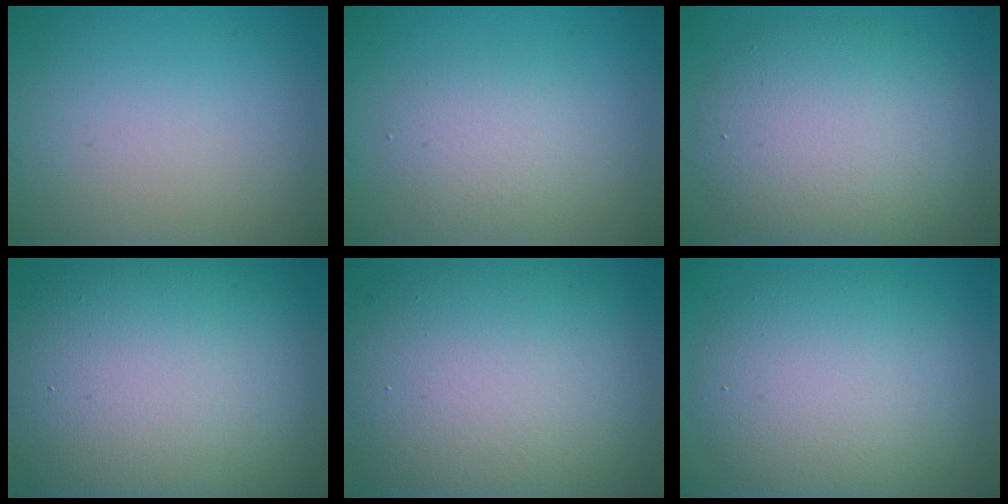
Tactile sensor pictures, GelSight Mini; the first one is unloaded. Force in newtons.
{"total": 2.7, "press": 2.7, "slide": 0.1}
{"total": 7.5, "press": 7.5, "slide": 0.4}
{"total": 15.8, "press": 15.8, "slide": 0.6}
{"total": 13.0, "press": 13.0, "slide": 0.6}
{"total": 8.6, "press": 8.6, "slide": 0.5}